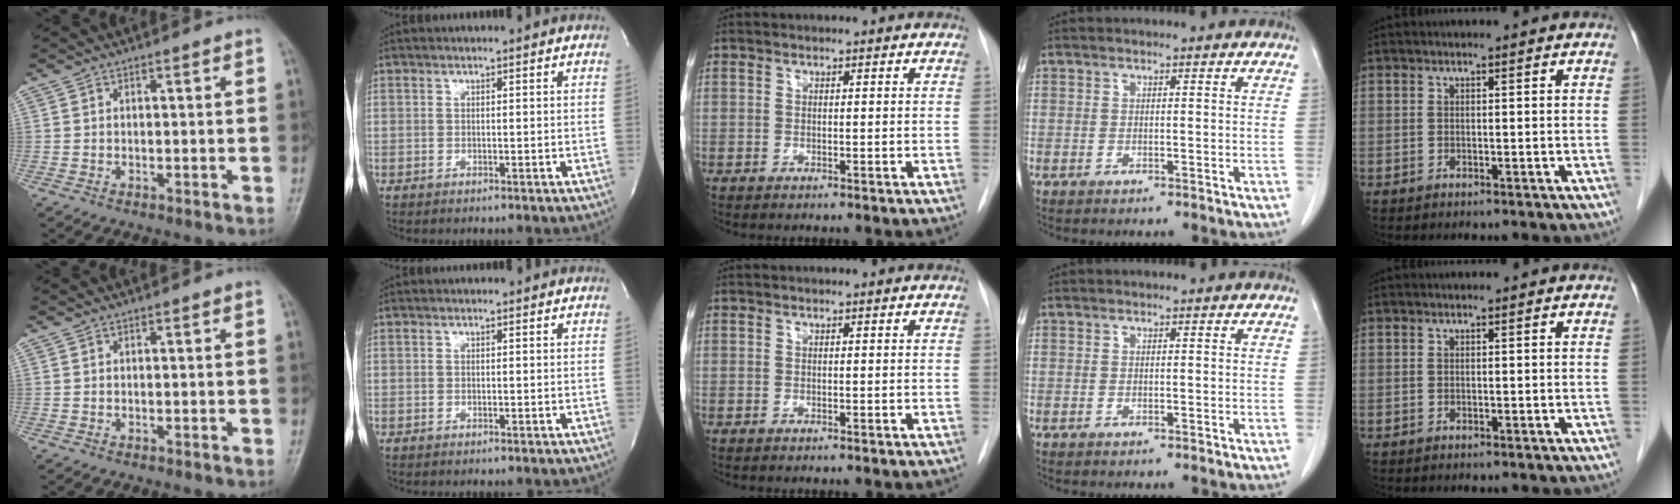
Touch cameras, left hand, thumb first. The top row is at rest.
{}